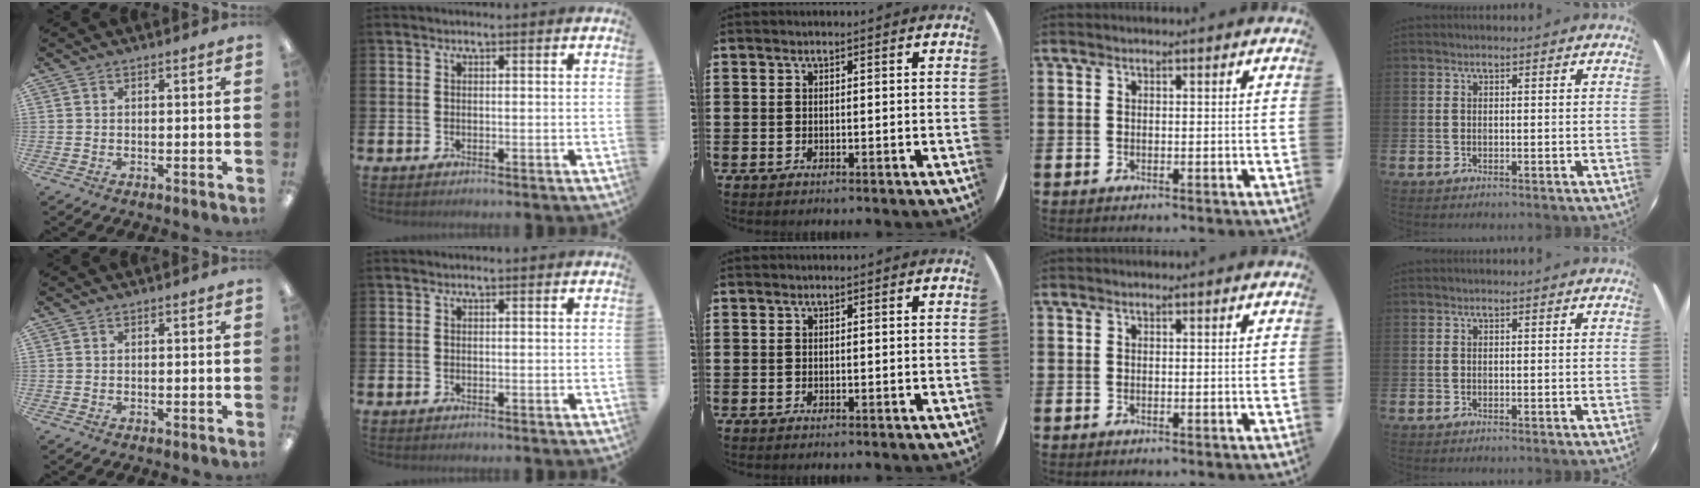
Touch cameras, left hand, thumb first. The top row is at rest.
{}